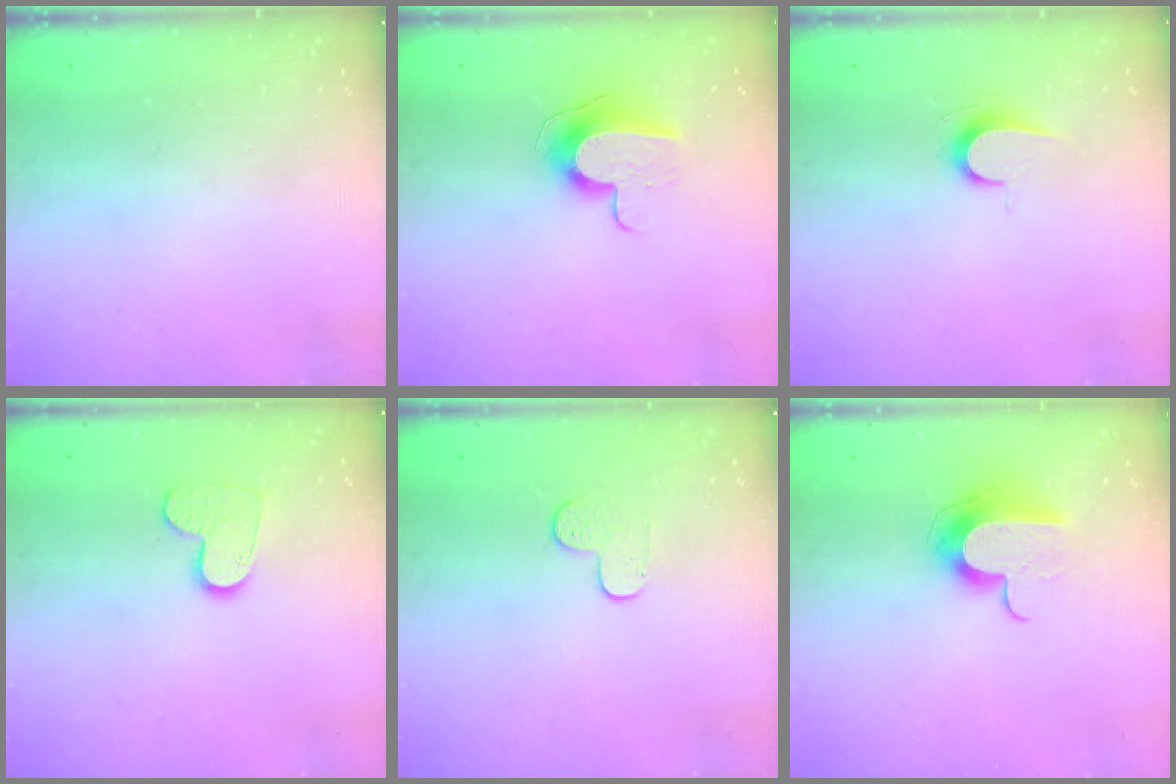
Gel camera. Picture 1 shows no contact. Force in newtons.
{"total": 9.6, "press": 9.6, "slide": 0.3}
{"total": 6.1, "press": 6.0, "slide": 0.6}
{"total": 8.9, "press": 8.9, "slide": 0.7}
{"total": 5.8, "press": 5.7, "slide": 0.6}
{"total": 9.9, "press": 9.9, "slide": 0.2}